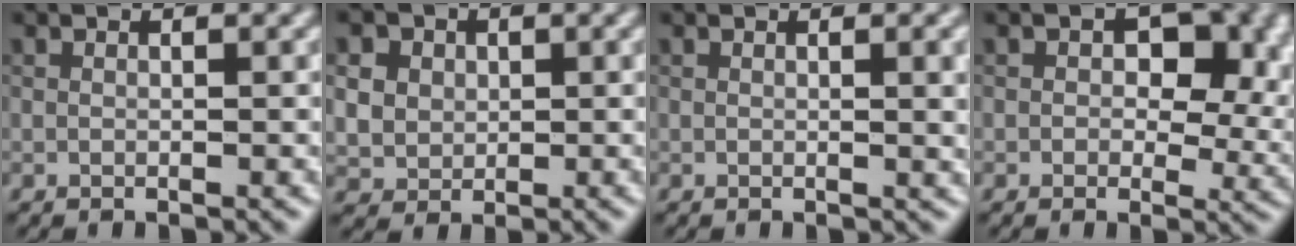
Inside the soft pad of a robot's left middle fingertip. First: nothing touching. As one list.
[{"total": 6.0, "force": [2.3, 5.0, 2.5], "torque": [-0.074, 0.029, 0.043]}, {"total": 3.5, "force": [1.0, 1.4, 3.1], "torque": [-0.023, 0.012, 0.016]}, {"total": 9.1, "force": [1.9, 5.9, 6.8], "torque": [-0.095, -0.006, 0.050]}]